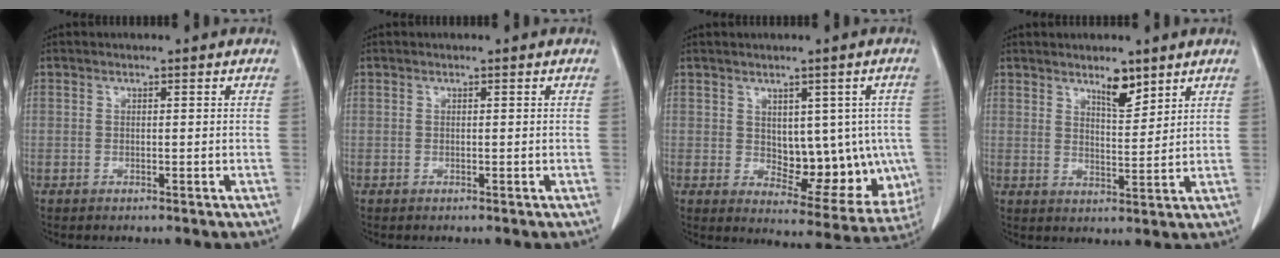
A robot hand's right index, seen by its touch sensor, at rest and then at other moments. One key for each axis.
{"total": 0.0}
{"total": 11.9, "fx": 0.2, "fy": 6.5, "fz": 10.0, "tx": -0.111, "ty": 0.006, "tz": 0.026}
{"total": 4.3, "fx": 3.3, "fy": 1.1, "fz": 2.6, "tx": -0.046, "ty": -0.006, "tz": 0.057}